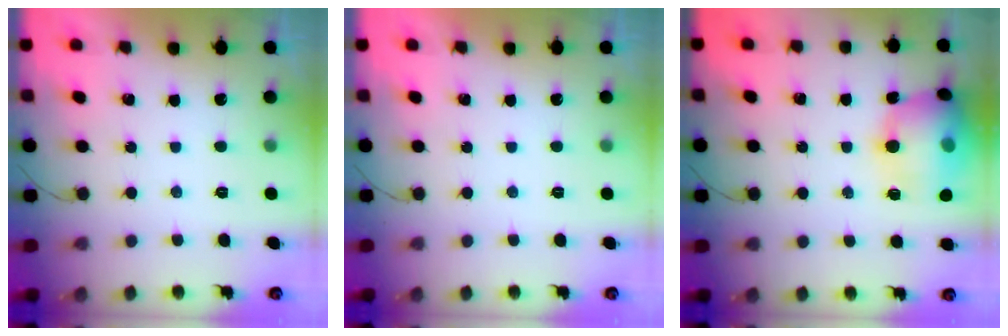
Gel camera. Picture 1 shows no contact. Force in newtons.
{"total": 0.0}
{"total": 16.5, "press": 16.2, "slide": 3.3}